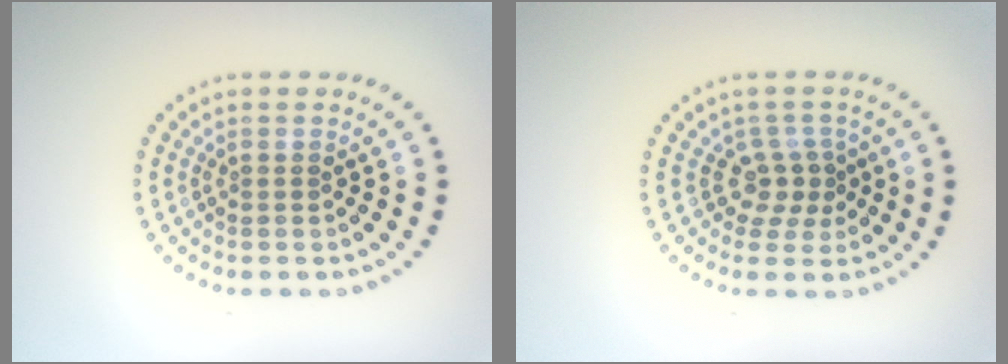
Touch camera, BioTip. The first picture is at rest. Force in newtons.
{"total": 2.4, "press": 1.7, "slide": 1.7}